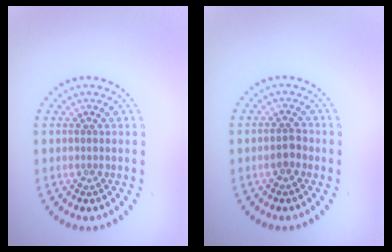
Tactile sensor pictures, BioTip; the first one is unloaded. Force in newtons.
{"total": 1.5, "press": 1.5, "slide": 0.3}